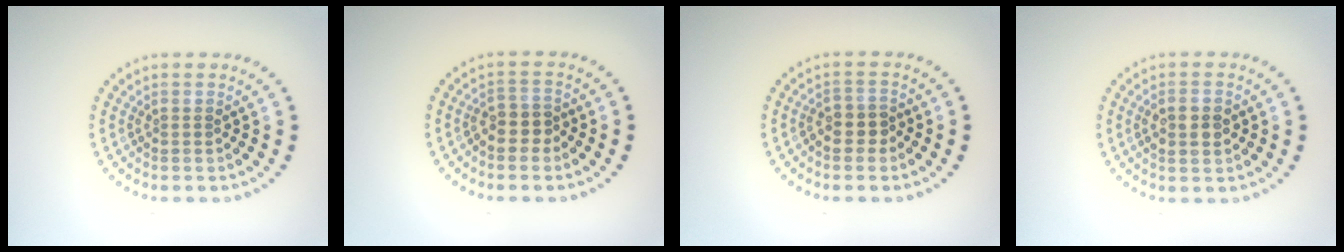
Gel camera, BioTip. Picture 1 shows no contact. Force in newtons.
{"total": 2.4, "press": 2.1, "slide": 1.1}
{"total": 2.5, "press": 2.3, "slide": 1.0}
{"total": 2.4, "press": 2.4, "slide": 0.3}